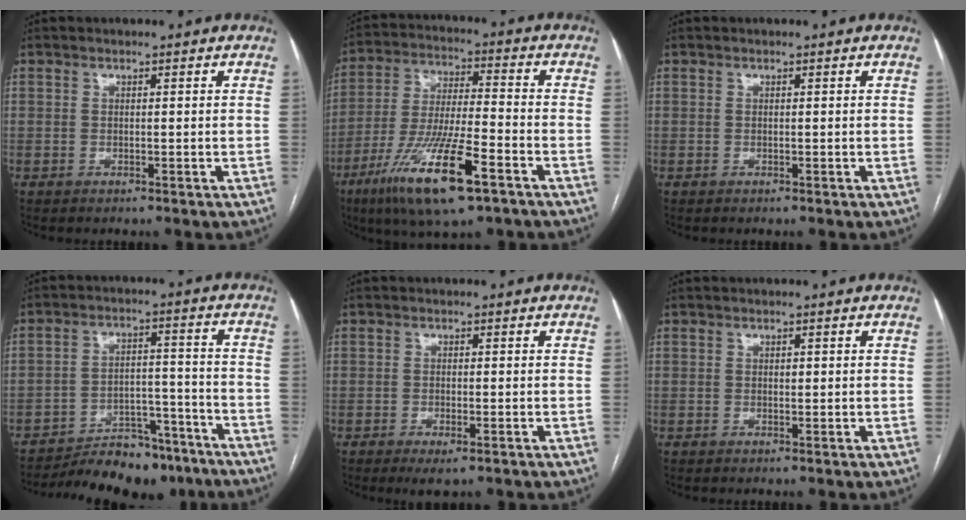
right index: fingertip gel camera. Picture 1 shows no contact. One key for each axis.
{"total": 16.0, "fx": -8.6, "fy": 2.1, "fz": 13.3, "tx": -0.274, "ty": -0.031, "tz": -0.152}
{"total": 0.0}
{"total": 13.8, "fx": -12.2, "fy": 4.9, "fz": 4.3, "tx": -0.048, "ty": 0.024, "tz": -0.176}
{"total": 2.8, "fx": -1.6, "fy": 0.8, "fz": 2.2, "tx": -0.038, "ty": -0.004, "tz": -0.021}
{"total": 0.5, "fx": 0.1, "fy": 0.3, "fz": 0.4, "tx": -0.008, "ty": 0.000, "tz": 0.002}